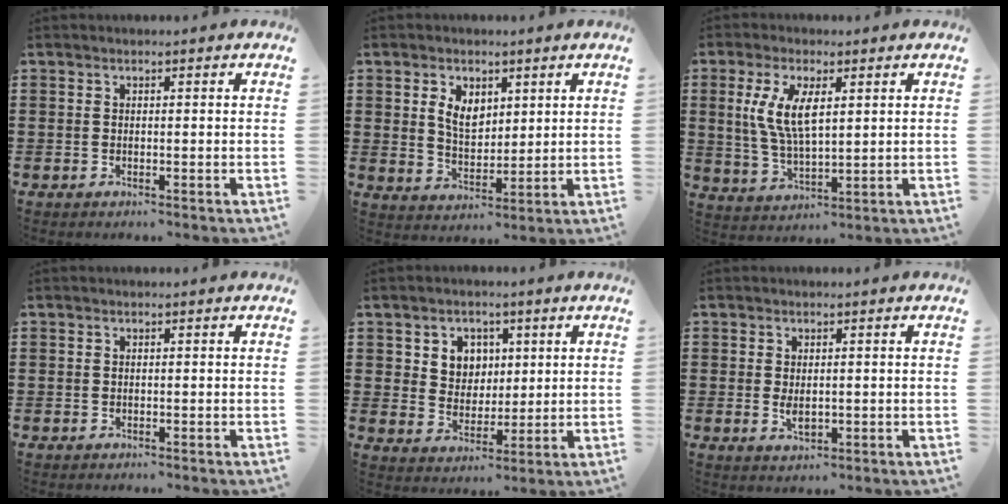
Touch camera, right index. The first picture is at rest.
{"total": 4.9, "force": [2.1, 3.3, 2.9], "torque": [-0.061, 0.007, 0.035]}
{"total": 7.5, "force": [2.0, 3.1, 6.6], "torque": [-0.148, 0.002, 0.031]}
{"total": 0.0}
{"total": 5.0, "force": [2.0, 4.5, 1.1], "torque": [-0.037, 0.012, 0.032]}
{"total": 2.1, "force": [0.1, 1.0, 1.8], "torque": [-0.037, 0.004, 0.001]}